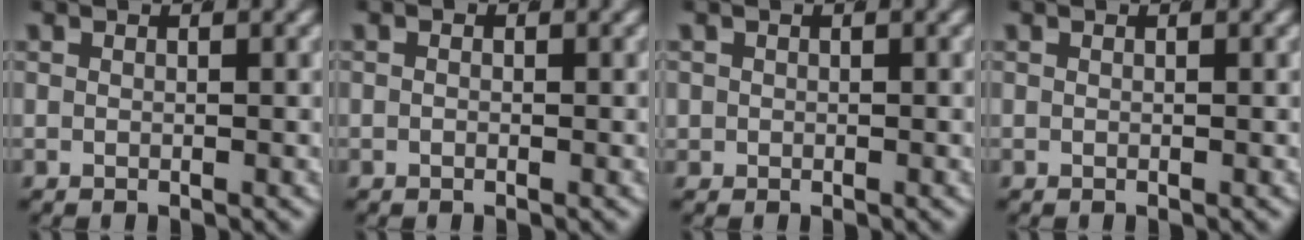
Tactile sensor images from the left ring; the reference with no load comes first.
{"total": 0.5, "force": [-0.4, 0.3, 0.2], "torque": [-0.007, -0.004, -0.007]}
{"total": 1.3, "force": [-0.2, 1.3, 0.2], "torque": [-0.010, -0.007, 0.000]}
{"total": 0.0}